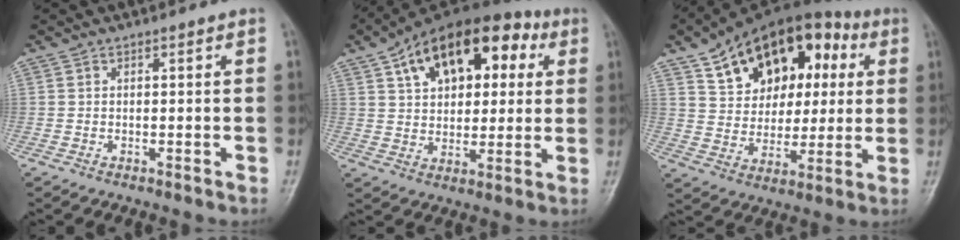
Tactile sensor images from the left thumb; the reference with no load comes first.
{"total": 20.2, "force": [7.6, 11.7, 14.5], "torque": [-0.181, 0.015, 0.114]}
{"total": 20.3, "force": [7.5, 13.2, 13.4], "torque": [-0.160, 0.012, 0.121]}